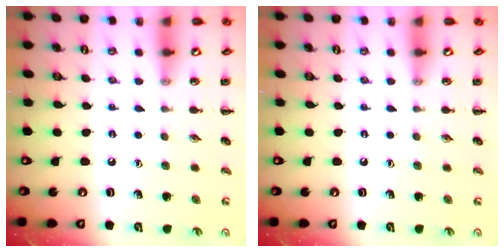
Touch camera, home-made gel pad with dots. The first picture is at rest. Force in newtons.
{"total": 0.0}